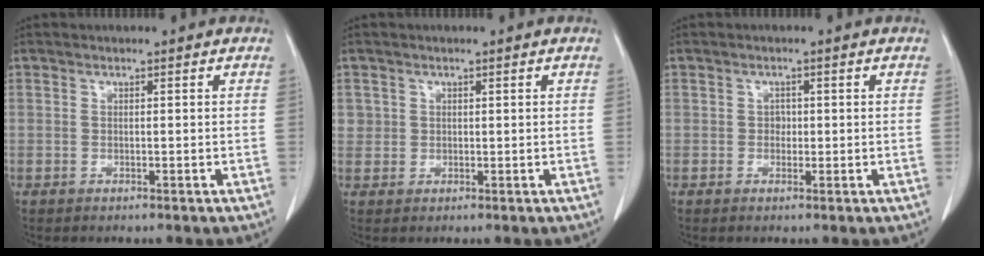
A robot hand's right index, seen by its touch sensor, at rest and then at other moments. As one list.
[{"total": 1.8, "force": [0.6, 1.7, 0.1], "torque": [0.014, 0.003, 0.007]}, {"total": 1.2, "force": [-0.1, 1.0, 0.6], "torque": [-0.007, 0.003, -0.002]}]